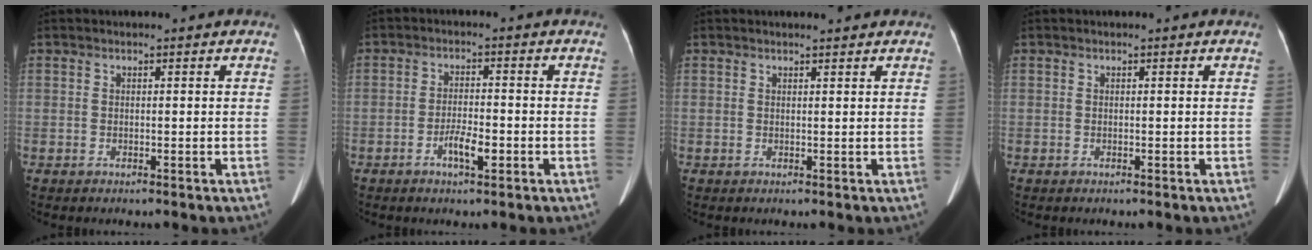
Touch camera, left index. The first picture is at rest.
{"total": 3.8, "force": [-1.8, 1.0, 3.3], "torque": [-0.061, 0.002, -0.030]}
{"total": 1.7, "force": [1.6, 0.2, 0.4], "torque": [-0.012, 0.002, 0.024]}
{"total": 0.0}